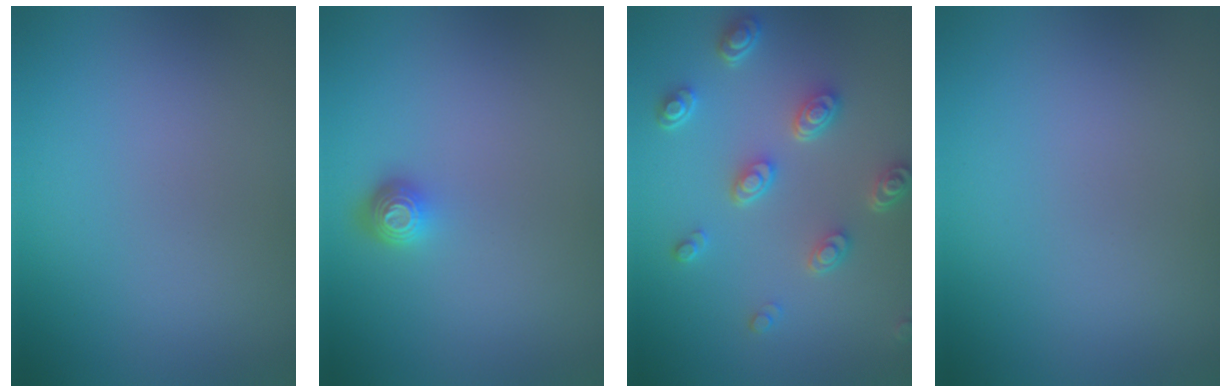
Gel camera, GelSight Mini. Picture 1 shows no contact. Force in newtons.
{"total": 1.6, "press": 1.1, "slide": 1.0}
{"total": 4.4, "press": 3.4, "slide": 2.9}
{"total": 0.0}